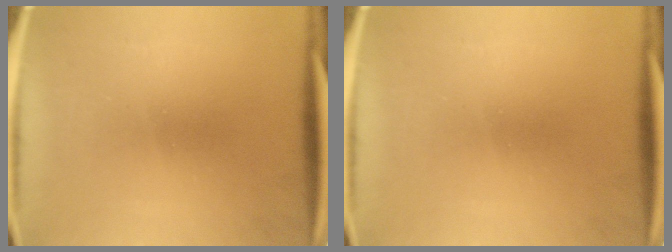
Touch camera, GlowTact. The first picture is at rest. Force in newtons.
{"total": 0.0}